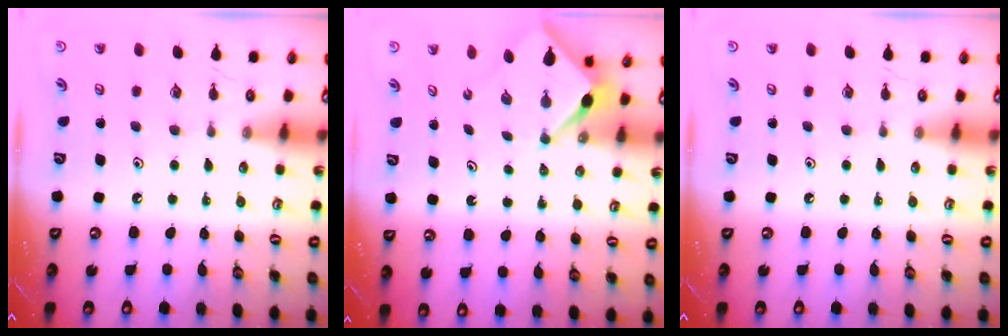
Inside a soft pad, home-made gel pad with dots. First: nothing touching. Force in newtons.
{"total": 3.8, "press": 3.8, "slide": 0.3}
{"total": 0.0}